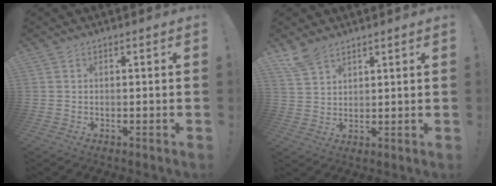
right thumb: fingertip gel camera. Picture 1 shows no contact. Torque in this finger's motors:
{"motor_torque": [-0.21, 0.25, -1.04, 0.28, -0.30]}